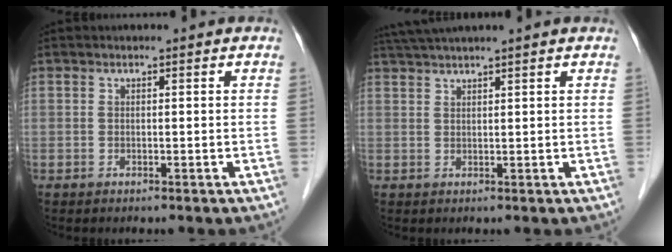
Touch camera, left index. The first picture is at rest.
{"total": 5.4, "force": [4.6, -1.1, 2.7], "torque": [-0.043, 0.037, 0.083]}